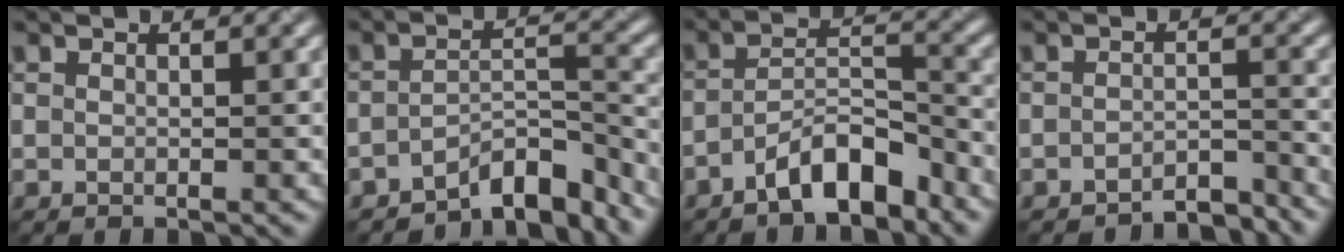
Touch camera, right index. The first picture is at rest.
{"total": 5.6, "force": [-4.8, 1.8, 2.4], "torque": [-0.020, 0.002, -0.080]}
{"total": 5.7, "force": [-3.7, 2.0, 3.8], "torque": [-0.061, 0.010, -0.069]}
{"total": 3.5, "force": [-3.4, 0.5, 0.7], "torque": [-0.009, 0.004, -0.050]}